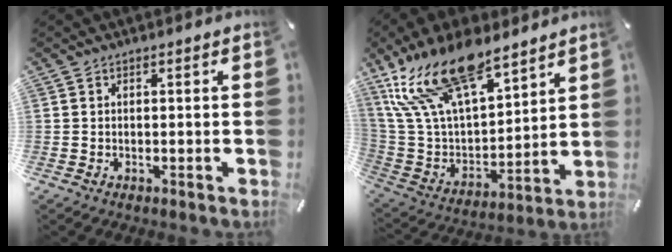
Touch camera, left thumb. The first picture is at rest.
{"total": 22.5, "force": [15.8, 10.6, 12.2], "torque": [-0.258, -0.101, 0.282]}